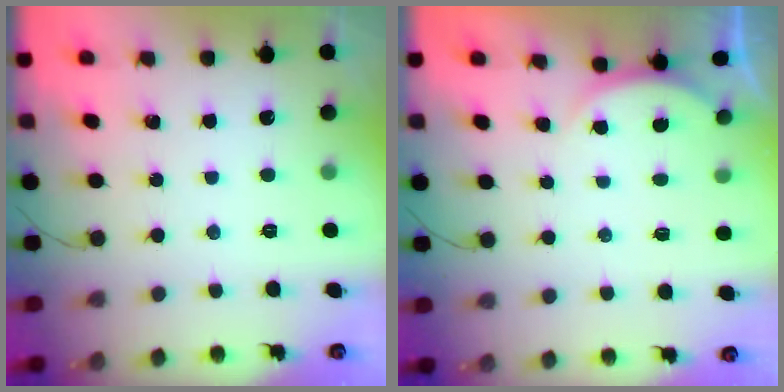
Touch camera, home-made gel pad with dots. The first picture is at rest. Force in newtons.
{"total": 2.4, "press": 2.4, "slide": 0.6}